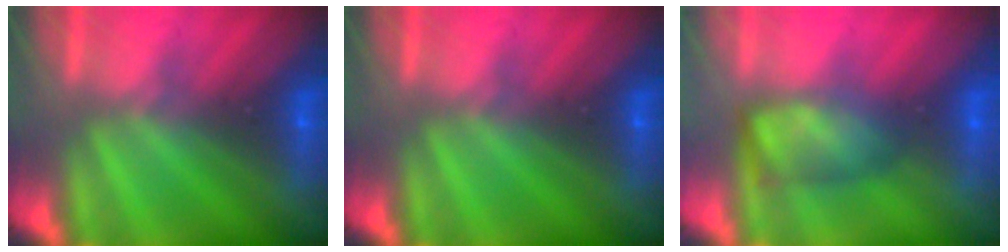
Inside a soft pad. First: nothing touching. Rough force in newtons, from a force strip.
{"total": 0.0}
{"total": 4.8}